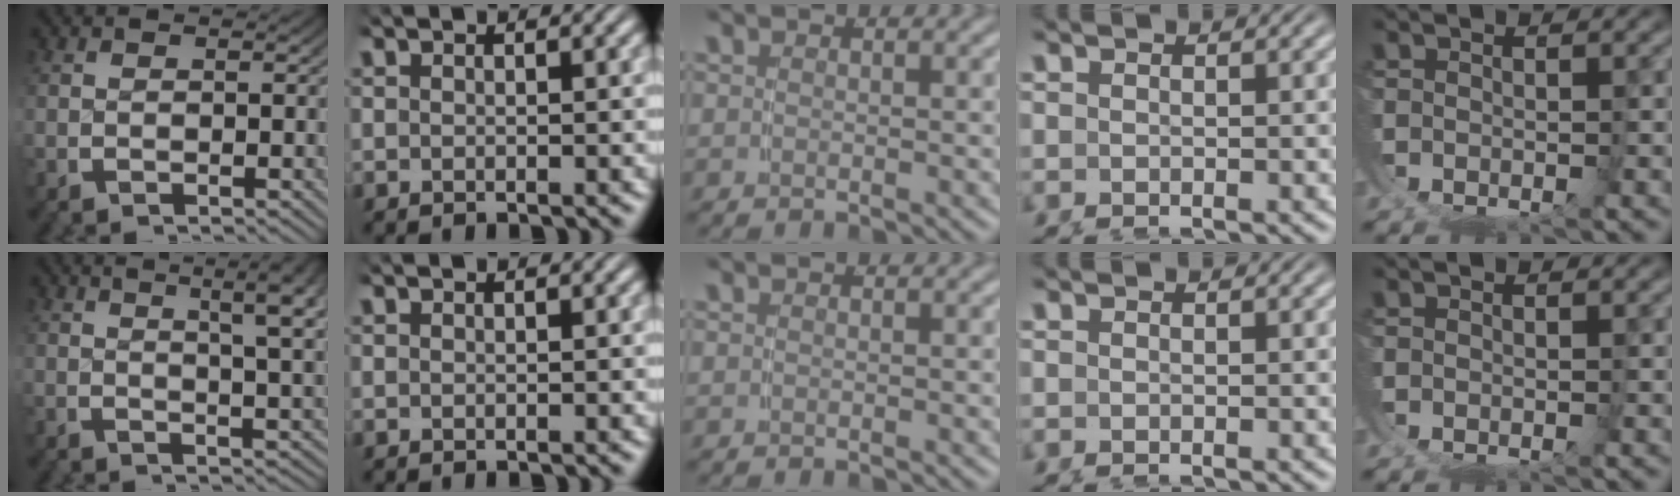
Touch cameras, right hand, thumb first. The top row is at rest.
{"thumb": {"total": 7.7, "force": [3.2, 3.1, 6.2], "torque": [-0.057, 0.011, 0.042]}}